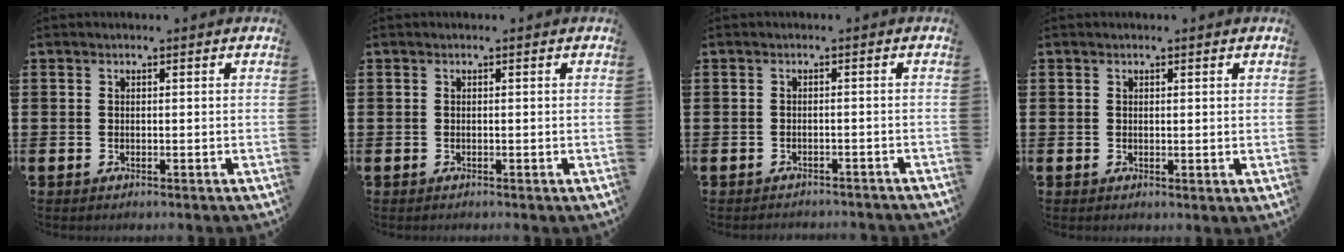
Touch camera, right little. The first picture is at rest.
{"total": 0.0}
{"total": 1.0, "force": [-1.0, 0.0, 0.0], "torque": [-0.004, 0.006, -0.022]}
{"total": 0.0}